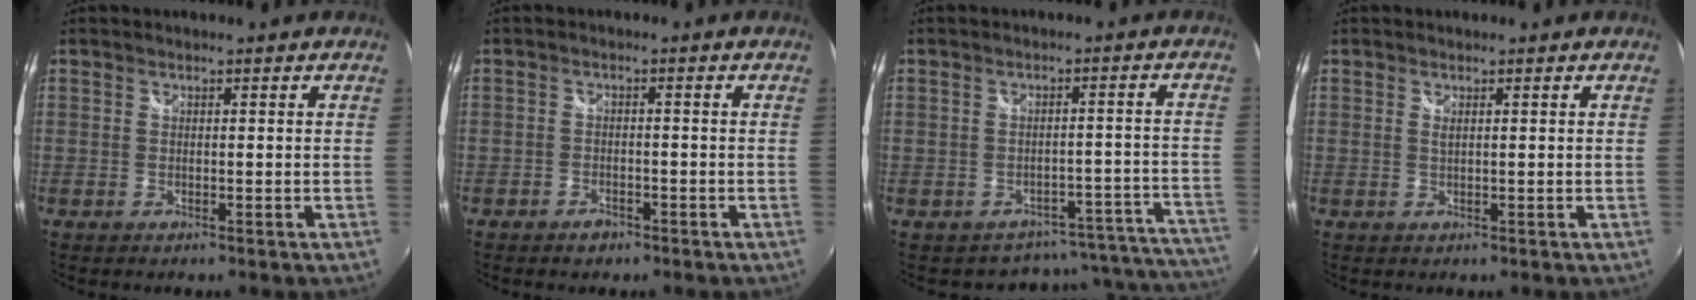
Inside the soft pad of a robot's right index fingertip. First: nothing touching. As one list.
[{"total": 2.5, "force": [-1.8, 1.6, 0.8], "torque": [-0.022, 0.000, -0.030]}, {"total": 14.0, "force": [-12.6, 5.9, 1.8], "torque": [0.000, 0.050, -0.147]}, {"total": 0.7, "force": [0.4, 0.0, 0.6], "torque": [-0.012, 0.005, 0.009]}]